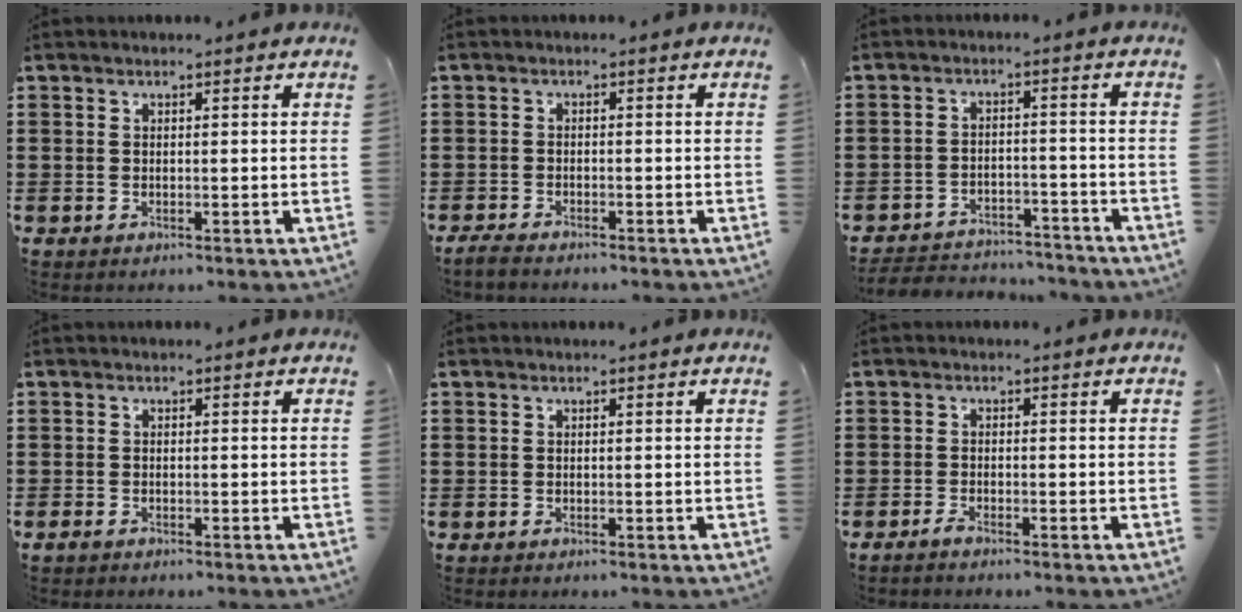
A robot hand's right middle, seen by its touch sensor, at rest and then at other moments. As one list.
[{"total": 1.7, "force": [-1.6, 0.0, 0.5], "torque": [-0.020, -0.005, -0.033]}, {"total": 4.3, "force": [-4.3, 0.7, 0.3], "torque": [-0.016, 0.003, -0.093]}, {"total": 0.7, "force": [-0.6, 0.1, 0.4], "torque": [-0.011, -0.006, -0.011]}, {"total": 0.0}, {"total": 1.3, "force": [-1.1, 0.1, 0.7], "torque": [-0.020, -0.006, -0.022]}]